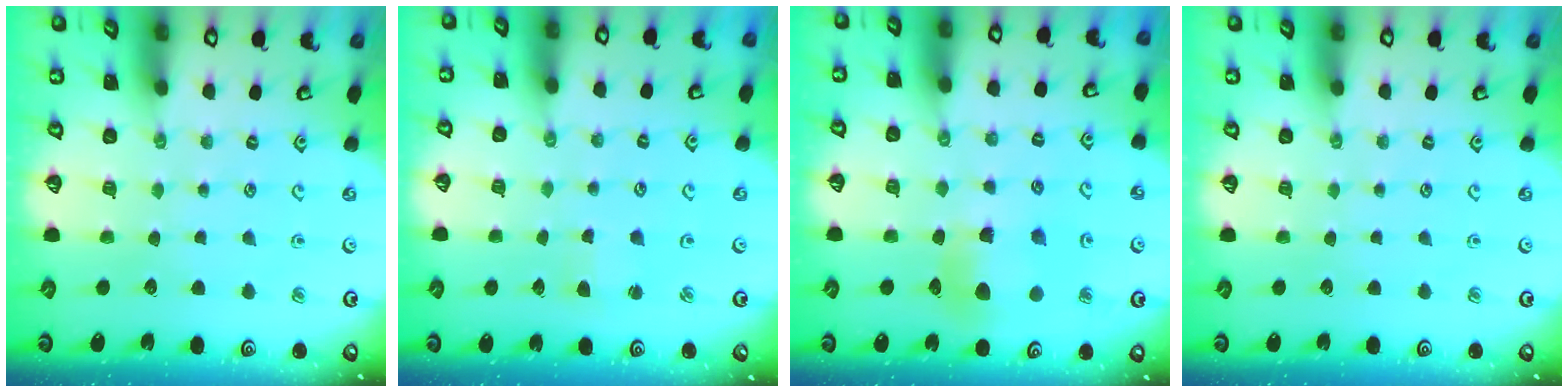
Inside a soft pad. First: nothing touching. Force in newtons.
{"total": 3.0, "press": 3.0, "slide": 0.3}
{"total": 7.0, "press": 7.0, "slide": 1.0}
{"total": 0.0}